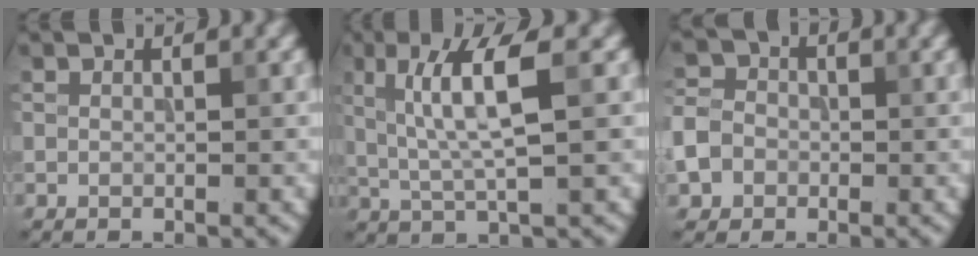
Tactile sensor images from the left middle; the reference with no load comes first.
{"total": 5.4, "force": [1.2, 0.8, 5.2], "torque": [-0.105, 0.006, 0.027]}
{"total": 5.8, "force": [-2.2, 4.8, 2.4], "torque": [-0.049, -0.009, -0.058]}